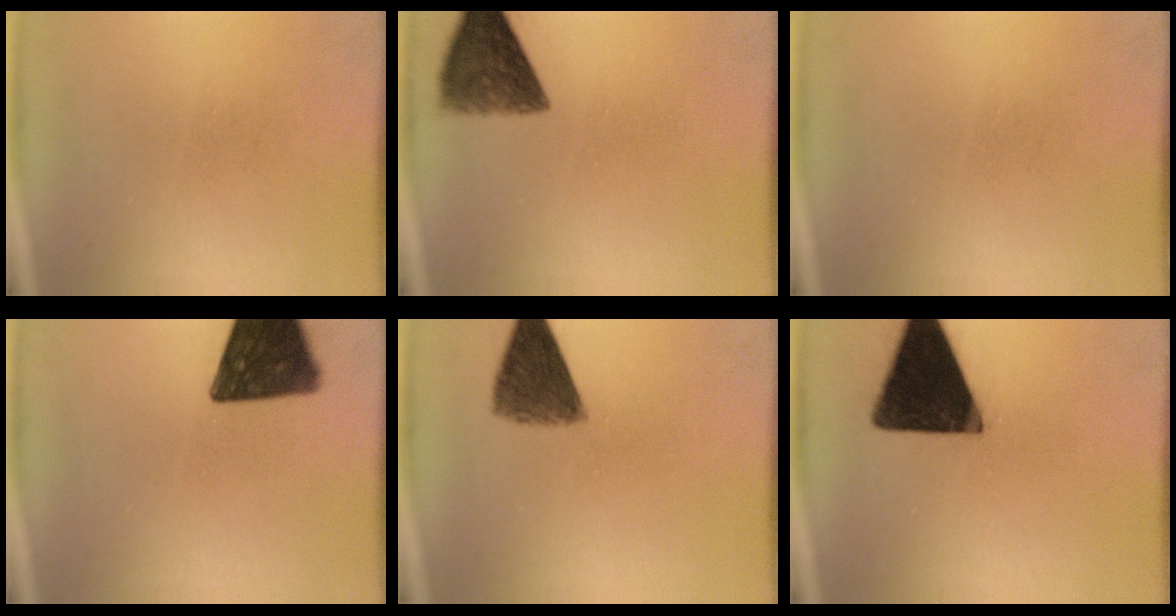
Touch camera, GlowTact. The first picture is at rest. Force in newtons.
{"total": 8.3}
{"total": 0.0}
{"total": 16.1}
{"total": 7.8}
{"total": 19.2}